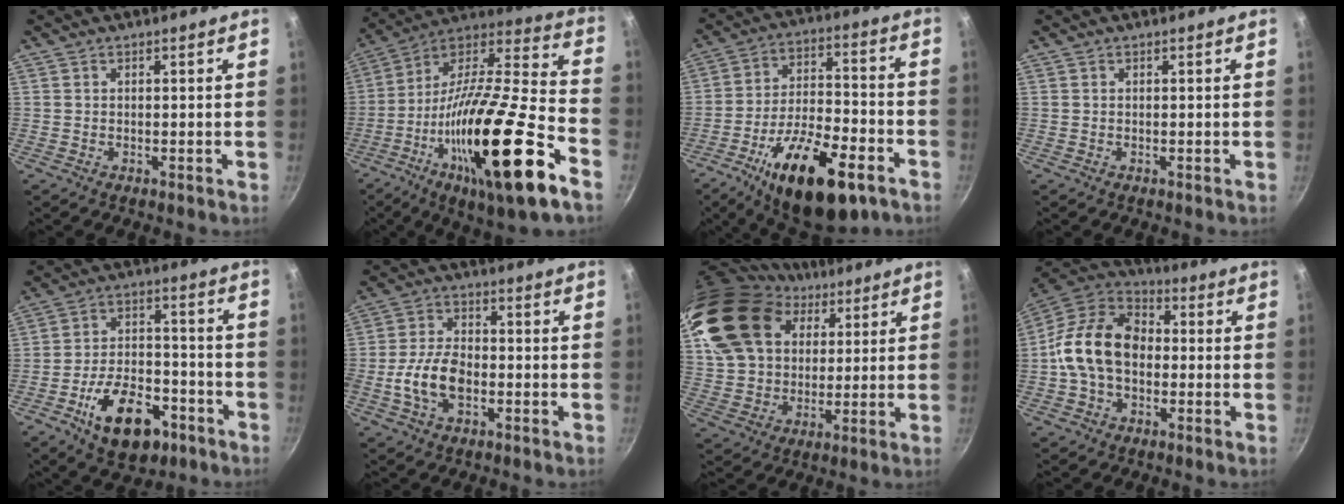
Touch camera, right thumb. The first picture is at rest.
{"total": 31.2, "force": [-12.9, 7.4, 27.4], "torque": [-0.427, 0.041, -0.225]}
{"total": 22.1, "force": [-11.5, 9.0, 16.5], "torque": [-0.250, 0.045, -0.181]}
{"total": 0.0}
{"total": 12.1, "force": [-5.2, 6.2, 9.0], "torque": [-0.127, 0.018, -0.078]}
{"total": 9.5, "force": [-2.6, 5.5, 7.3], "torque": [-0.135, 0.026, -0.055]}
{"total": 23.1, "force": [9.0, 16.8, 13.1], "torque": [-0.228, 0.014, 0.168]}
{"total": 15.7, "force": [-0.9, 11.3, 10.9], "torque": [-0.163, 0.037, -0.035]}